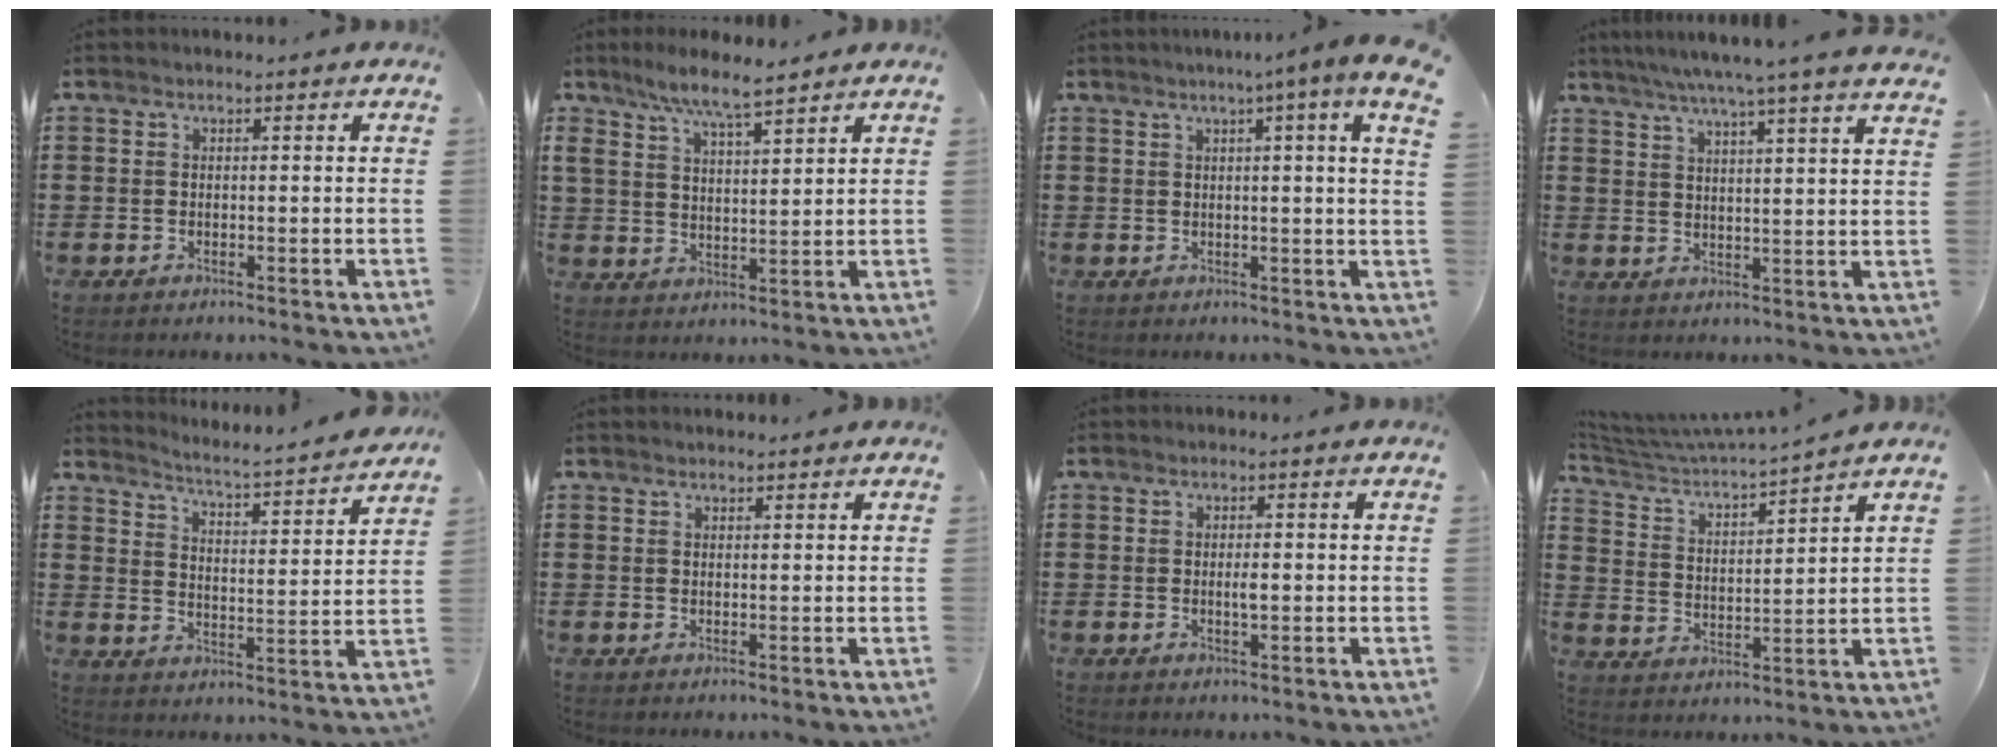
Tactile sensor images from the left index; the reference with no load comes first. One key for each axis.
{"total": 6.7, "fx": 5.6, "fy": 0.7, "fz": 3.5, "tx": -0.084, "ty": -0.012, "tz": 0.100}
{"total": 4.4, "fx": 2.5, "fy": -1.1, "fz": 3.5, "tx": -0.061, "ty": -0.012, "tz": 0.038}
{"total": 5.8, "fx": 4.9, "fy": -1.0, "fz": 2.9, "tx": -0.072, "ty": -0.025, "tz": 0.083}
{"total": 3.5, "fx": 3.3, "fy": -0.7, "fz": 0.9, "tx": -0.037, "ty": -0.038, "tz": 0.046}
{"total": 1.0, "fx": 0.9, "fy": 0.2, "fz": 0.0, "tx": -0.002, "ty": 0.000, "tz": 0.019}
{"total": 1.5, "fx": 0.0, "fy": 0.3, "fz": 1.5, "tx": -0.028, "ty": -0.001, "tz": 0.000}
{"total": 4.2, "fx": 3.9, "fy": -0.1, "fz": 1.7, "tx": -0.058, "ty": -0.033, "tz": 0.058}